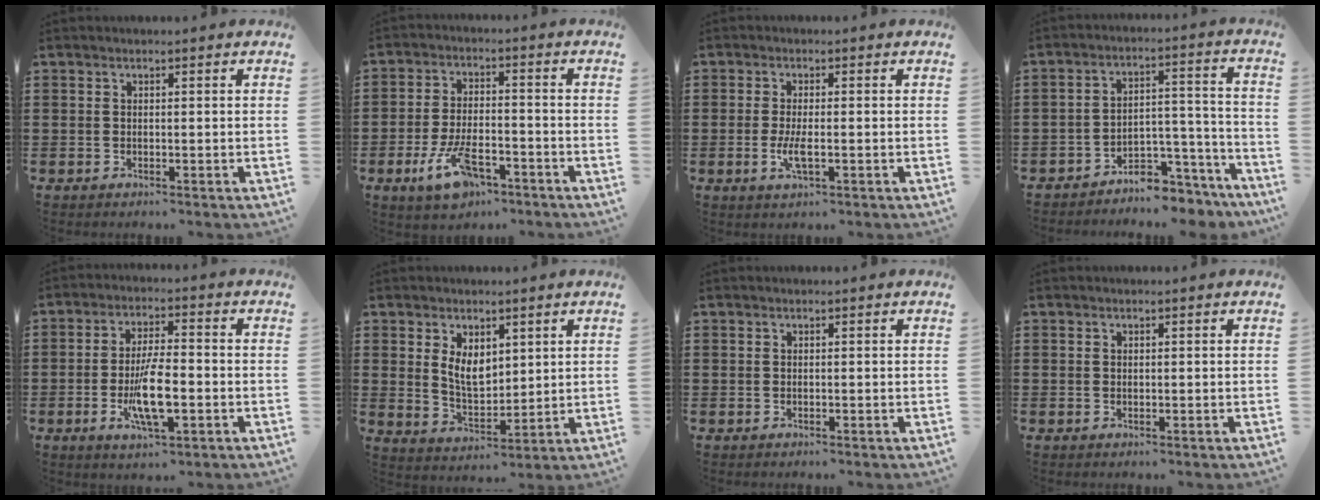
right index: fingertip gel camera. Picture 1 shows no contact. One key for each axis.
{"total": 8.6, "fx": -4.5, "fy": 3.7, "fz": 6.3, "tx": -0.136, "ty": 0.001, "tz": -0.082}
{"total": 3.6, "fx": -0.9, "fy": 0.9, "fz": 3.3, "tx": -0.070, "ty": -0.005, "tz": -0.020}
{"total": 5.5, "fx": -5.2, "fy": 1.4, "fz": 1.1, "tx": -0.017, "ty": 0.015, "tz": -0.102}
{"total": 8.6, "fx": -2.1, "fy": 2.7, "fz": 7.8, "tx": -0.155, "ty": -0.009, "tz": -0.037}
{"total": 5.5, "fx": 2.3, "fy": 3.3, "fz": 3.7, "tx": -0.074, "ty": 0.001, "tz": 0.041}
{"total": 0.0}
{"total": 0.0}